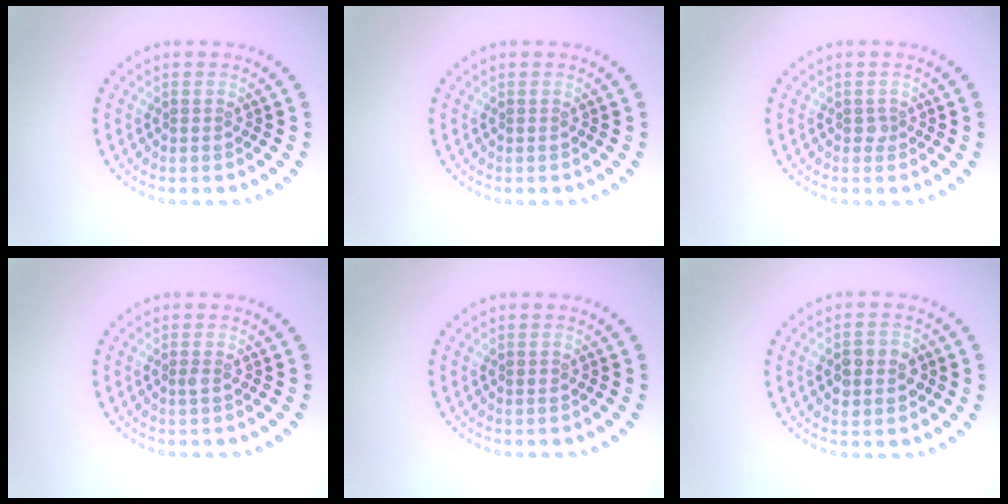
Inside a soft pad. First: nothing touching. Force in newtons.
{"total": 0.0}
{"total": 0.6, "press": 0.5, "slide": 0.3}
{"total": 0.6, "press": 0.4, "slide": 0.4}
{"total": 0.6, "press": 0.6, "slide": 0.1}
{"total": 3.5, "press": 3.5, "slide": 0.2}